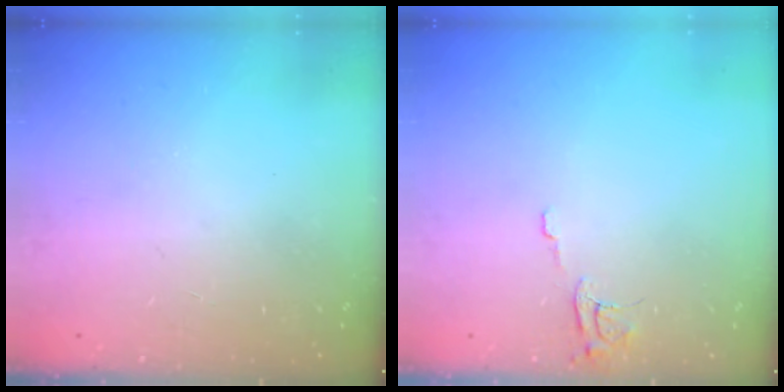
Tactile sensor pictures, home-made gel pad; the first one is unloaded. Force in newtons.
{"total": 6.3, "press": 6.3, "slide": 0.5}